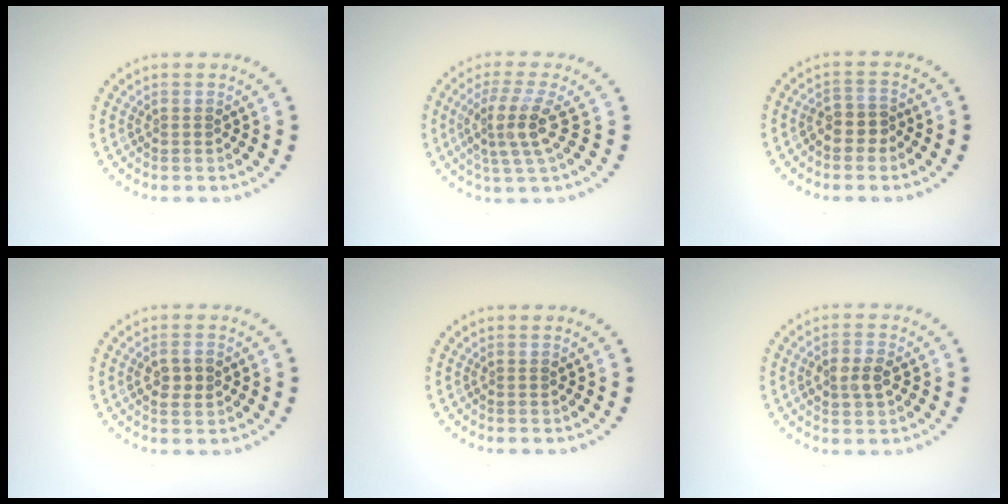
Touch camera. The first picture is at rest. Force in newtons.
{"total": 3.7, "press": 2.7, "slide": 2.5}
{"total": 2.4, "press": 2.2, "slide": 1.1}
{"total": 2.1, "press": 2.1, "slide": 0.3}
{"total": 0.0}
{"total": 2.4, "press": 2.4, "slide": 0.4}